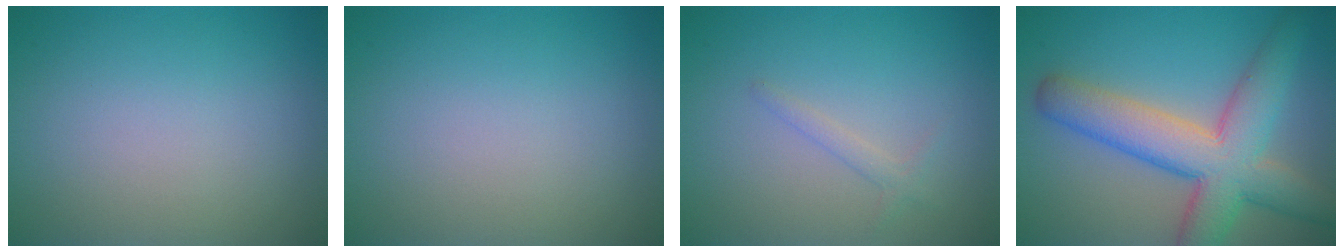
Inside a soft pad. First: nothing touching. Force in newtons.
{"total": 0.0}
{"total": 1.0, "press": 1.0, "slide": 0.0}
{"total": 8.7, "press": 8.7, "slide": 0.3}